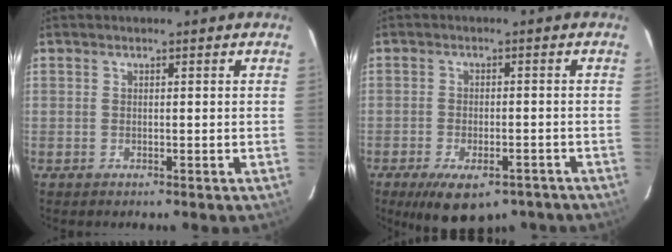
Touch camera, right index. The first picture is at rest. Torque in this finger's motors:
{"motor_torque": [1.00, -0.99, 0.45, 0.06]}